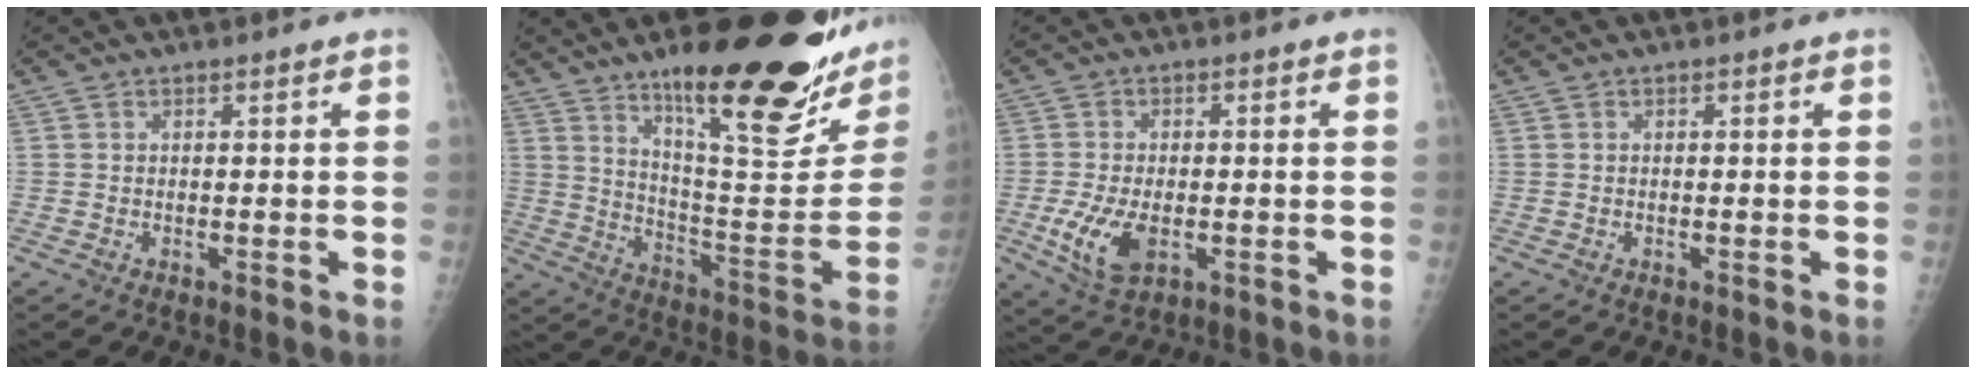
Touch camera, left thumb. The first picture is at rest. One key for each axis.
{"total": 28.6, "fx": 17.7, "fy": 6.9, "fz": 21.4, "tx": -0.272, "ty": -0.088, "tz": 0.277}
{"total": 8.4, "fx": -2.3, "fy": 4.6, "fz": 6.7, "tx": -0.133, "ty": -0.003, "tz": -0.035}
{"total": 0.0}